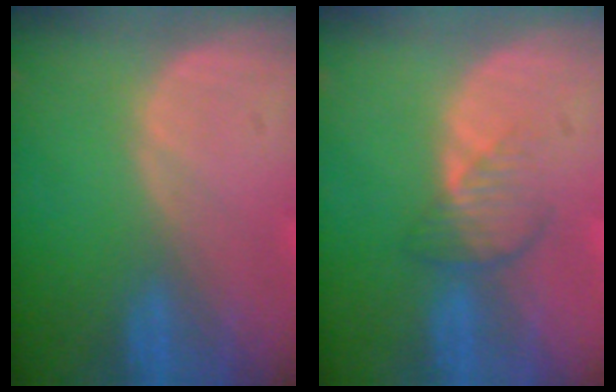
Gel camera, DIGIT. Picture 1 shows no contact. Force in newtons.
{"total": 3.7, "press": 3.2, "slide": 1.9}